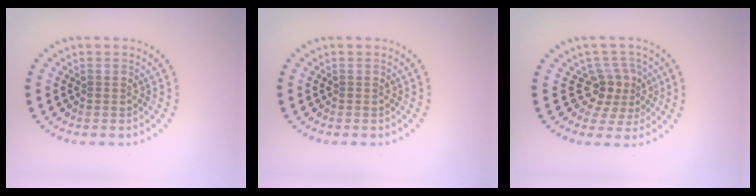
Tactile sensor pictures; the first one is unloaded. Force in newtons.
{"total": 0.0}
{"total": 3.0, "press": 2.3, "slide": 1.9}